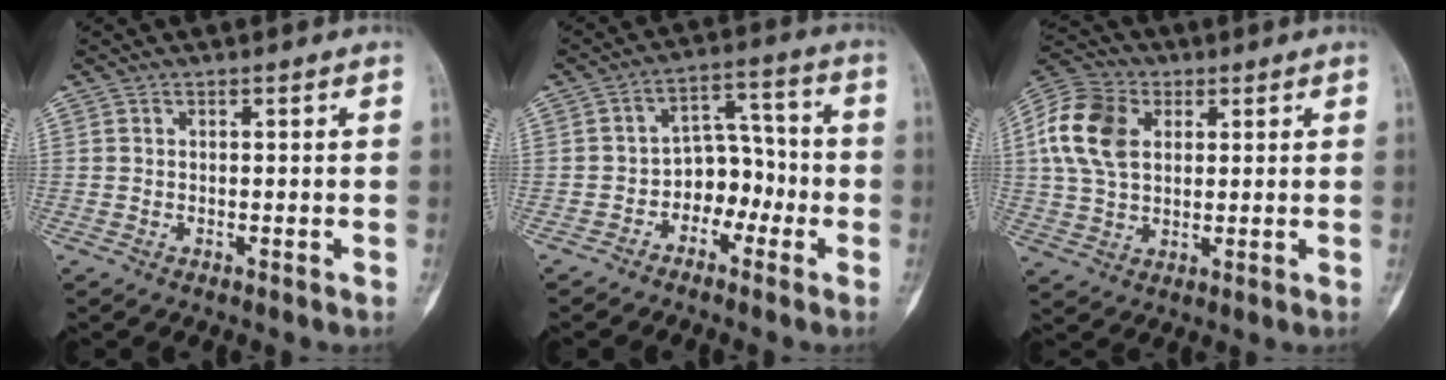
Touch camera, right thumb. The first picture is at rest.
{"total": 7.7, "force": [-3.1, 5.7, 4.3], "torque": [-0.026, 0.047, -0.062]}
{"total": 12.7, "force": [2.8, 9.0, 8.5], "torque": [-0.162, 0.010, 0.048]}